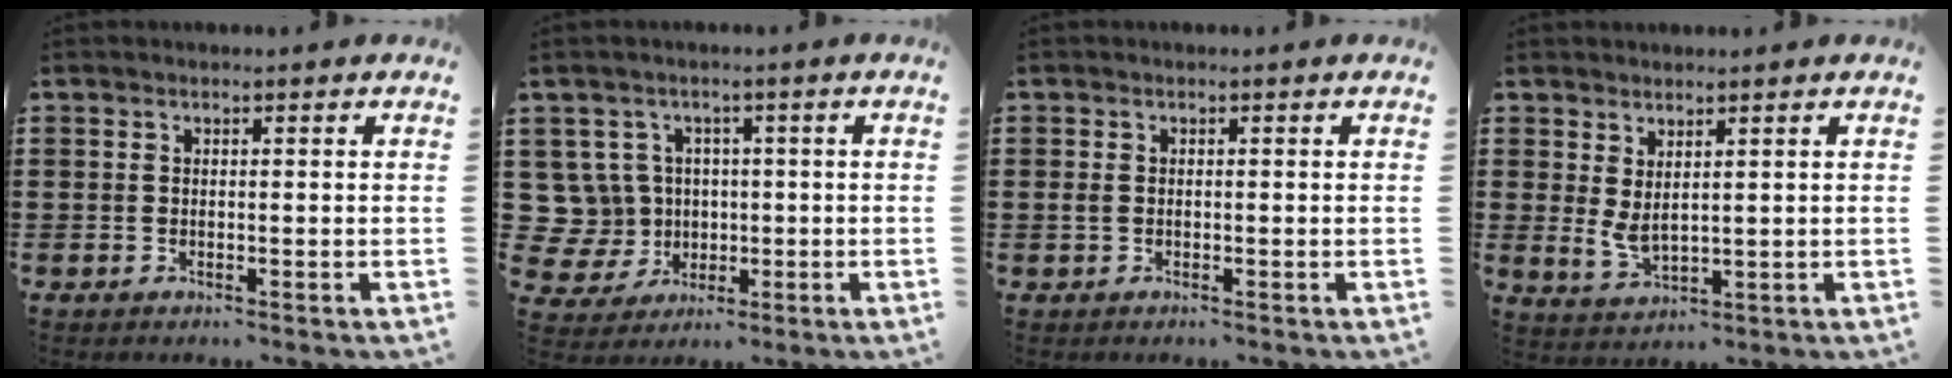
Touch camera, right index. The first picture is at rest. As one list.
[{"total": 7.1, "force": [0.6, 6.9, 1.7], "torque": [-0.094, 0.005, 0.012]}, {"total": 1.0, "force": [-0.2, 0.7, 0.7], "torque": [-0.016, 0.004, -0.005]}, {"total": 3.0, "force": [1.2, 1.3, 2.4], "torque": [-0.063, -0.006, 0.020]}]